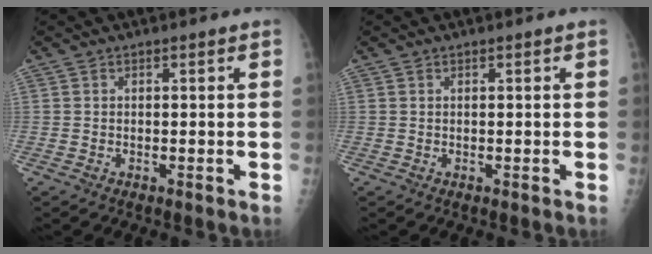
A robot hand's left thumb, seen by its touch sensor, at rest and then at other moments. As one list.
[{"total": 0.0}]